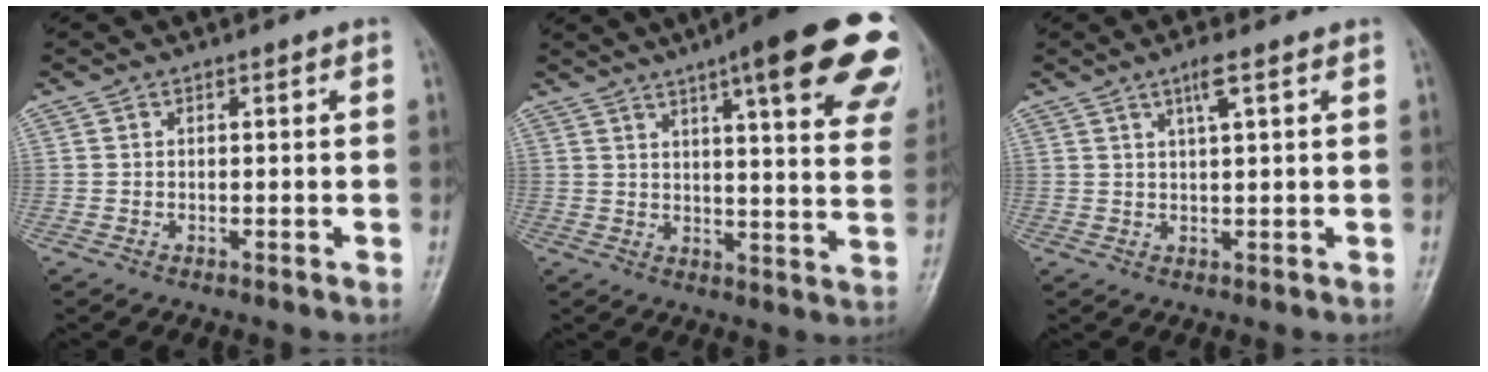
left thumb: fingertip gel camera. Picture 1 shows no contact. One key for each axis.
{"total": 24.9, "fx": 14.2, "fy": 5.1, "fz": 19.8, "tx": -0.214, "ty": -0.028, "tz": 0.172}
{"total": 3.3, "fx": 1.7, "fy": 0.4, "fz": 2.8, "tx": -0.057, "ty": -0.002, "tz": 0.035}